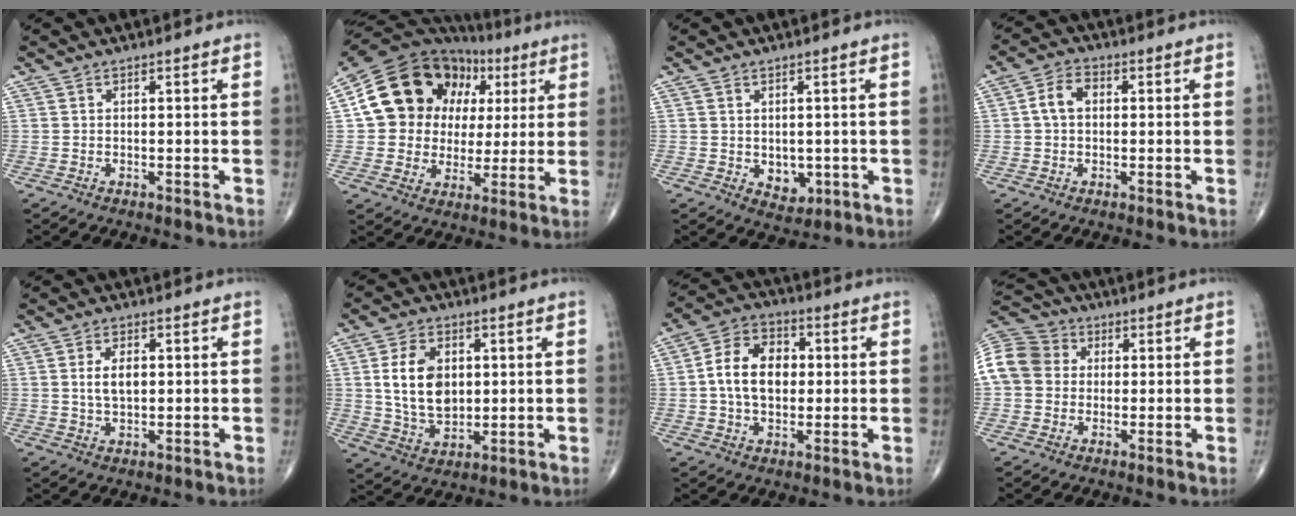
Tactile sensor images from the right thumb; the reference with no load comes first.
{"total": 20.3, "force": [5.4, 16.7, 10.1], "torque": [-0.124, 0.033, 0.102]}
{"total": 4.1, "force": [-0.4, 3.1, 2.7], "torque": [-0.020, -0.007, 0.007]}
{"total": 4.6, "force": [0.4, 3.2, 3.3], "torque": [-0.061, 0.016, 0.001]}
{"total": 4.9, "force": [0.8, 2.7, 4.0], "torque": [-0.071, -0.003, 0.018]}
{"total": 11.6, "force": [1.9, 7.8, 8.4], "torque": [-0.134, -0.013, 0.043]}
{"total": 11.7, "force": [0.6, 8.2, 8.4], "torque": [-0.129, 0.020, 0.005]}
{"total": 13.1, "force": [1.5, 11.3, 6.4], "torque": [-0.132, 0.034, 0.020]}